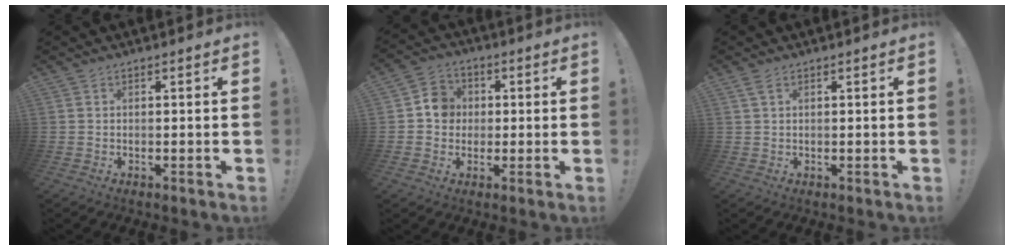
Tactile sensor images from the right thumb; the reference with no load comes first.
{"total": 8.0, "force": [0.3, 7.4, 3.0], "torque": [-0.030, 0.010, 0.008]}
{"total": 1.9, "force": [1.0, 0.7, 1.5], "torque": [-0.033, 0.002, 0.018]}